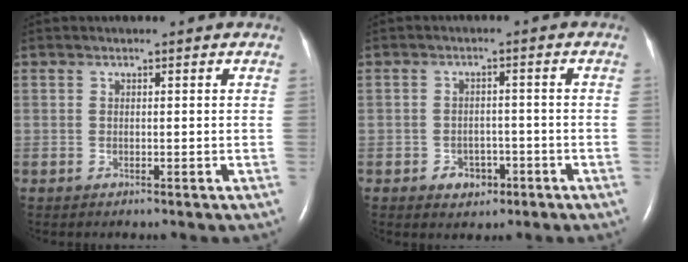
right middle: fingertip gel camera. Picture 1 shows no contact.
{"total": 3.5, "force": [-1.8, 2.6, 1.5], "torque": [-0.019, 0.007, -0.018]}